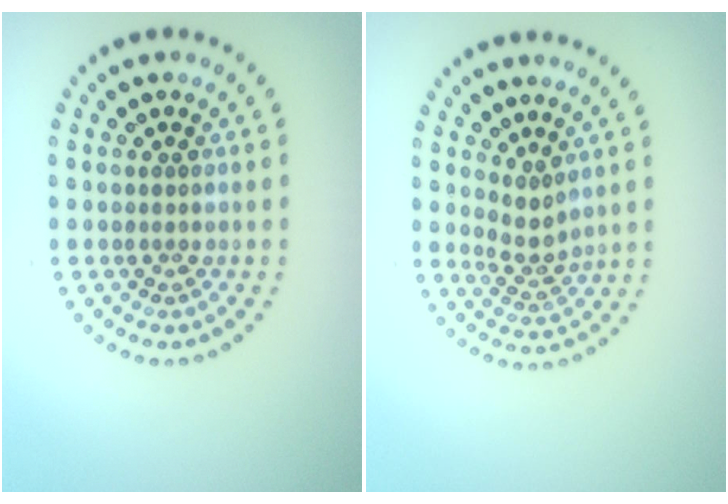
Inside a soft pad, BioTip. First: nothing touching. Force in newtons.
{"total": 2.2, "press": 1.6, "slide": 1.6}